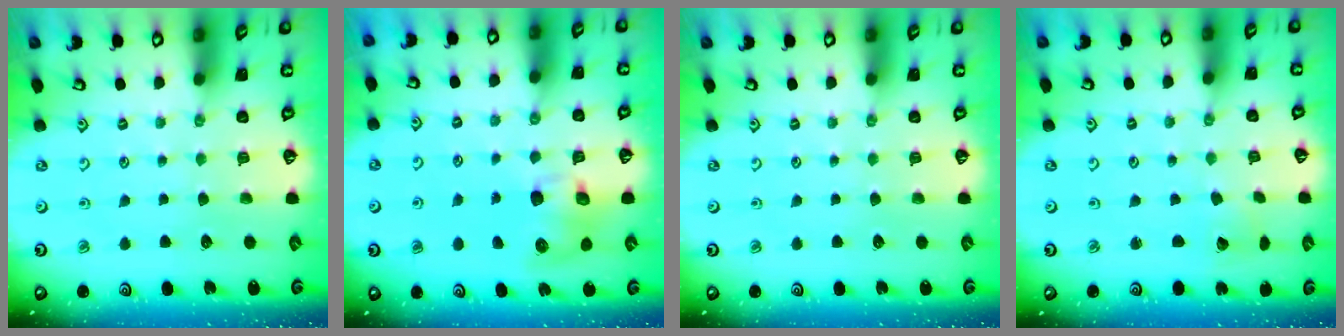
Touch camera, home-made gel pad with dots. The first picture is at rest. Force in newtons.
{"total": 8.9, "press": 8.9, "slide": 1.3}
{"total": 0.0}
{"total": 1.9, "press": 1.9, "slide": 0.1}